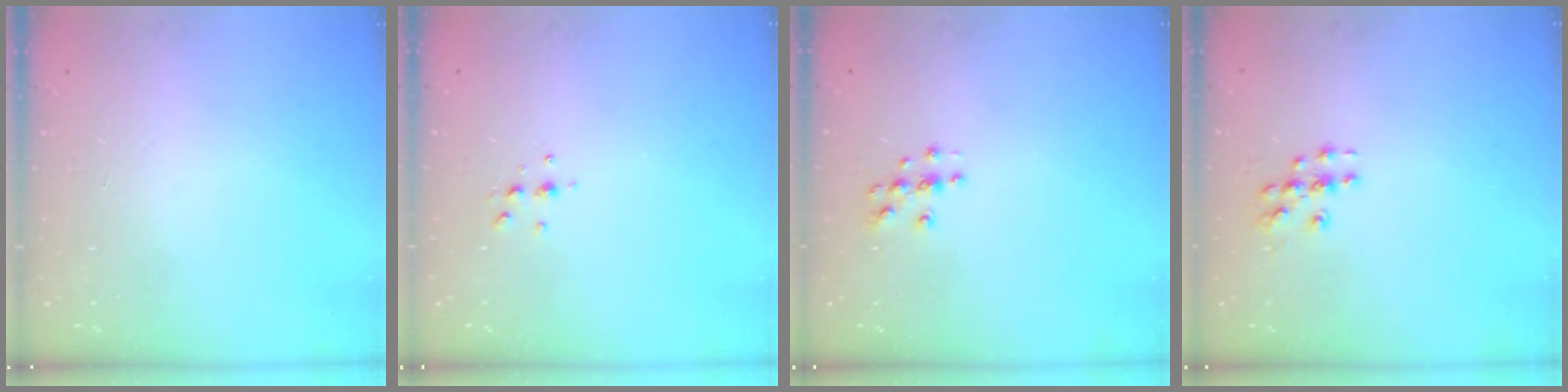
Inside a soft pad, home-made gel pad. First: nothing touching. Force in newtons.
{"total": 4.4, "press": 4.3, "slide": 0.5}
{"total": 3.6, "press": 3.6, "slide": 0.5}
{"total": 5.4, "press": 5.4, "slide": 0.5}